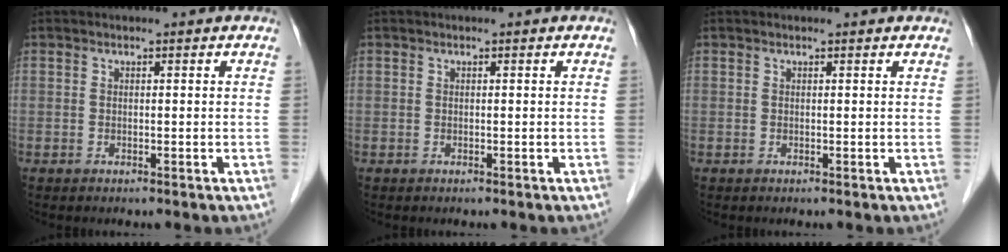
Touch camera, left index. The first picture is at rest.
{"total": 0.0}
{"total": 0.9, "force": [0.9, 0.2, 0.1], "torque": [-0.009, 0.007, 0.010]}